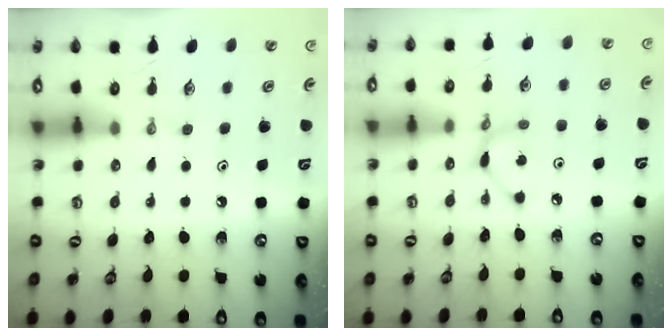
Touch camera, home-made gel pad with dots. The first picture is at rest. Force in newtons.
{"total": 3.5, "press": 3.5, "slide": 0.1}